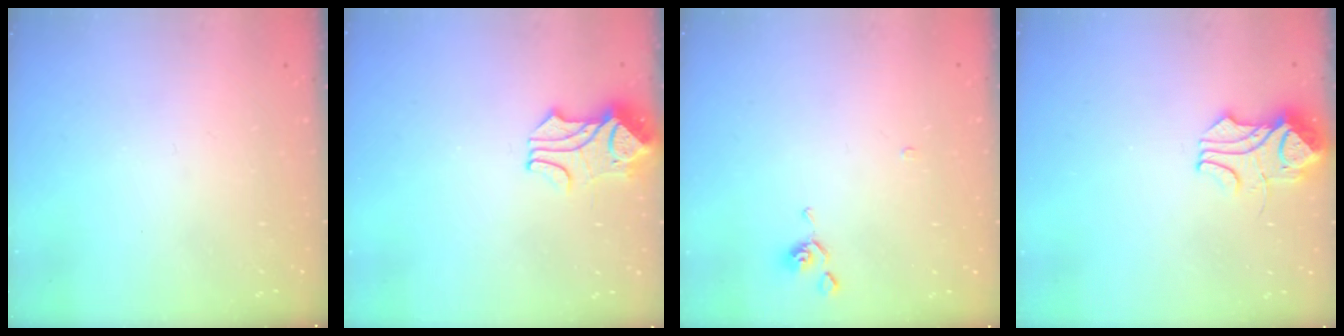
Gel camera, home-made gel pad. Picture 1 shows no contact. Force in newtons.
{"total": 1.7, "press": 1.3, "slide": 1.0}
{"total": 0.9, "press": 0.9, "slide": 0.3}
{"total": 4.1, "press": 4.0, "slide": 0.7}